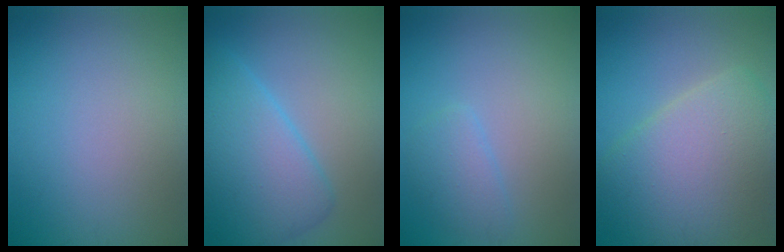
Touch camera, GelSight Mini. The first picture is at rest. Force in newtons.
{"total": 7.1, "press": 7.1, "slide": 0.3}
{"total": 2.2, "press": 2.1, "slide": 0.2}
{"total": 9.3, "press": 9.2, "slide": 0.8}